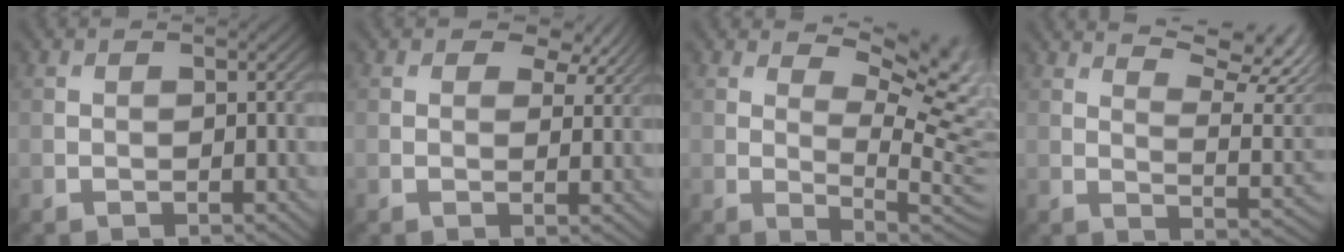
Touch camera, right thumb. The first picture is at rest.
{"total": 3.8, "force": [2.5, 2.1, 2.0], "torque": [-0.030, -0.011, 0.034]}
{"total": 11.2, "force": [6.5, 3.8, 8.3], "torque": [-0.137, 0.000, 0.085]}
{"total": 12.2, "force": [8.2, 3.6, 8.3], "torque": [-0.132, 0.015, 0.113]}